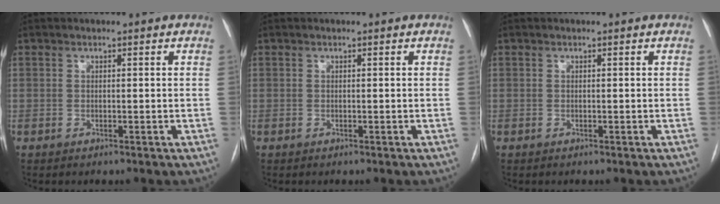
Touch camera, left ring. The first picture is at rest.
{"total": 0.0}
{"total": 0.0}